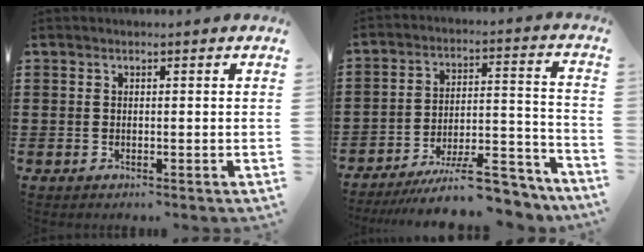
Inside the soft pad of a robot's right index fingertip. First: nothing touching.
{"total": 12.1, "force": [-10.1, 2.4, 6.2], "torque": [-0.073, 0.046, -0.181]}